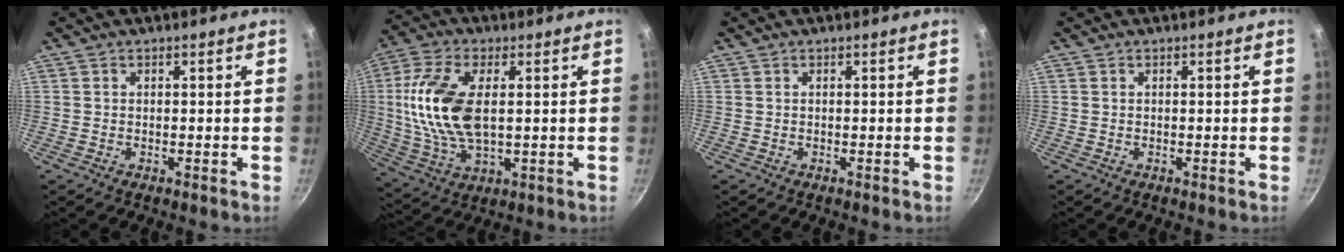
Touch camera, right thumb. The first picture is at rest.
{"total": 15.8, "force": [1.9, 8.2, 13.4], "torque": [-0.266, 0.001, 0.036]}
{"total": 0.0}
{"total": 0.0}